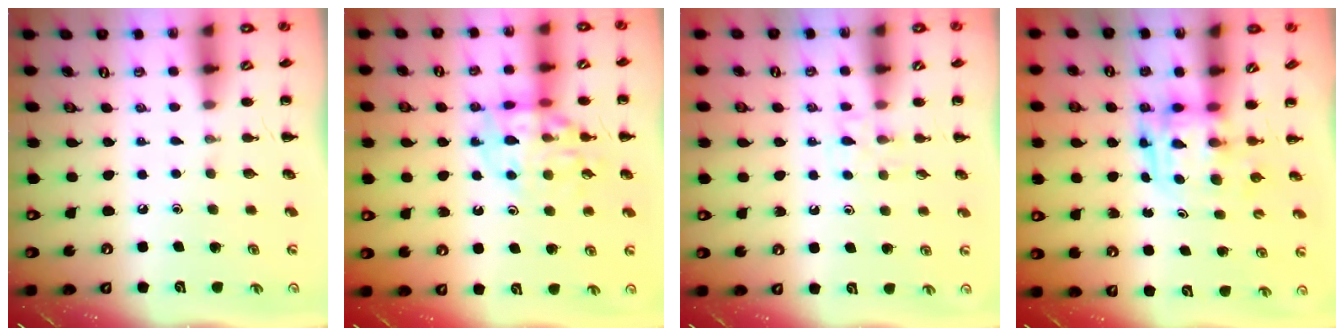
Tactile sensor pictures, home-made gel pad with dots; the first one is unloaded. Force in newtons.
{"total": 13.9, "press": 13.8, "slide": 1.8}
{"total": 5.6, "press": 5.4, "slide": 1.7}
{"total": 3.9, "press": 3.9, "slide": 0.7}